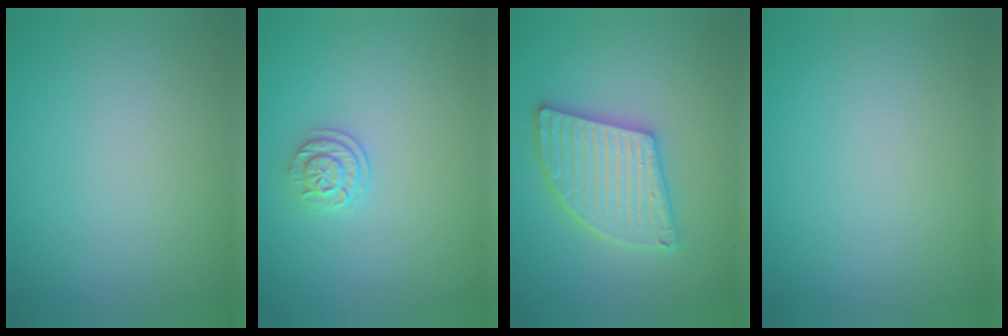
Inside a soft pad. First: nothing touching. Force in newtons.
{"total": 1.9, "press": 1.6, "slide": 1.1}
{"total": 5.5, "press": 5.4, "slide": 0.7}
{"total": 0.0}